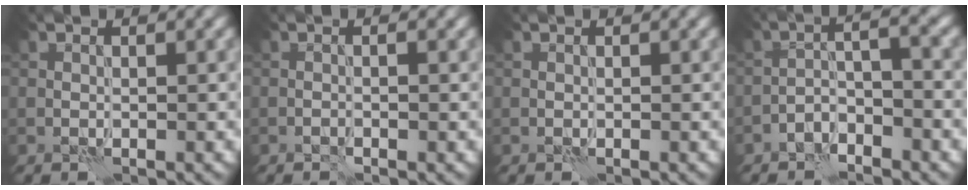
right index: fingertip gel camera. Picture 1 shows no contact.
{"total": 0.8, "force": [-0.4, 0.0, 0.7], "torque": [-0.011, 0.002, -0.009]}
{"total": 0.0}
{"total": 3.0, "force": [-2.2, 0.8, 1.8], "torque": [-0.031, 0.013, -0.048]}